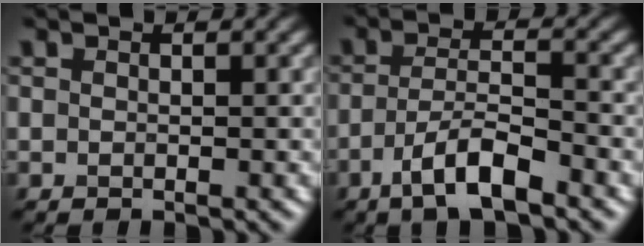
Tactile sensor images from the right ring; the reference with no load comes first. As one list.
[{"total": 5.2, "force": [-3.0, 1.3, 4.1], "torque": [-0.075, 0.003, -0.056]}]